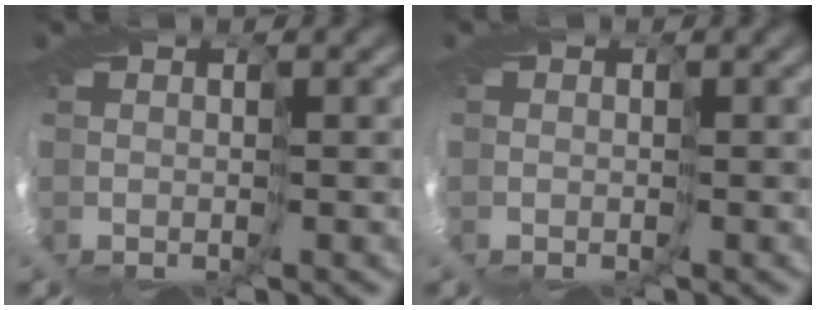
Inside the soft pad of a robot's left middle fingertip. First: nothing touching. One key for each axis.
{"total": 1.9, "fx": -0.3, "fy": 1.8, "fz": 0.5, "tx": -0.001, "ty": -0.009, "tz": 0.005}